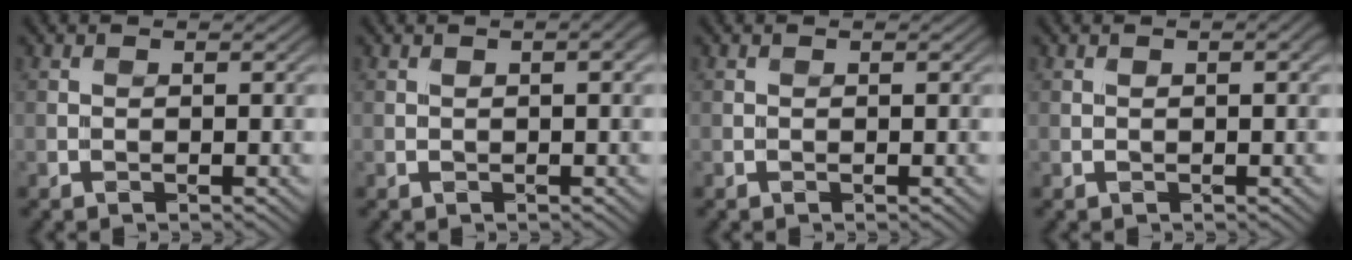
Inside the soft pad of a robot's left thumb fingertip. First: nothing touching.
{"total": 2.4, "force": [0.5, 0.7, 2.3], "torque": [-0.032, 0.005, 0.010]}
{"total": 0.0}
{"total": 1.7, "force": [0.3, 0.6, 1.6], "torque": [-0.025, 0.002, 0.006]}